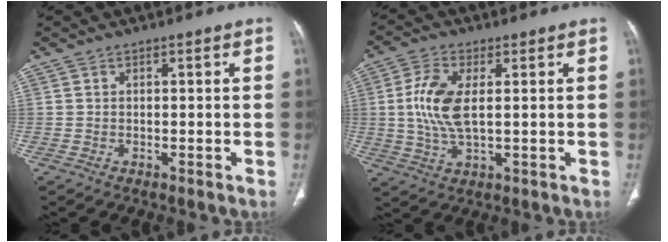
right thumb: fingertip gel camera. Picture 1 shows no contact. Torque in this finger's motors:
{"motor_torque": [-0.40, 1.13, 0.73, 0.34, 0.17]}